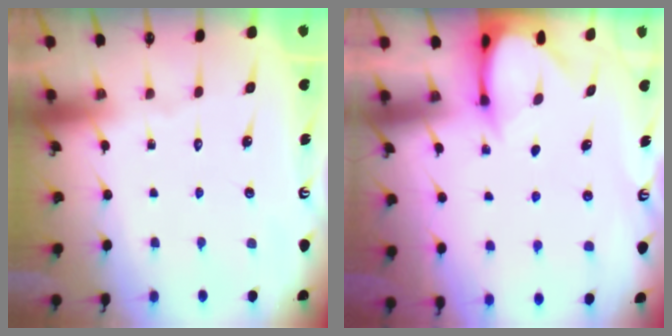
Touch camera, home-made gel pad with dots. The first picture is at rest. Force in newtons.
{"total": 3.6, "press": 3.6, "slide": 0.3}